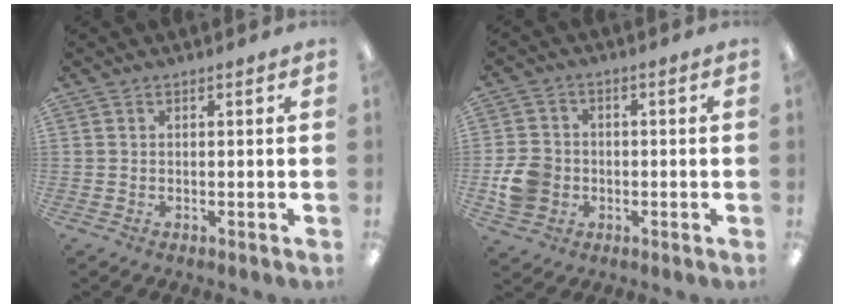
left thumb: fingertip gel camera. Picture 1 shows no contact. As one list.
[{"total": 8.0, "force": [-1.7, 7.0, 3.5], "torque": [-0.065, 0.016, -0.029]}]